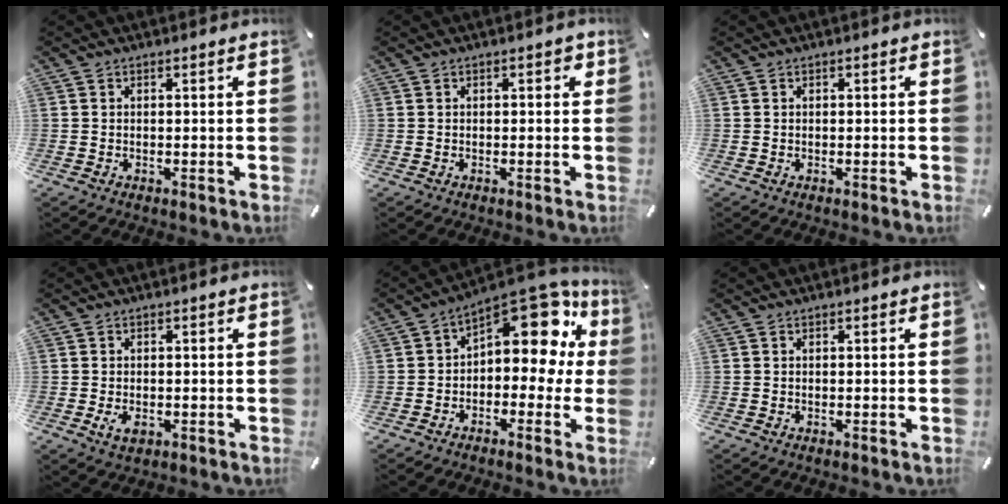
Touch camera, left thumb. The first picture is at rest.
{"total": 1.1, "force": [0.2, 0.8, 0.8], "torque": [-0.007, 0.004, -0.001]}
{"total": 0.0}
{"total": 2.5, "force": [-0.6, 1.6, 1.8], "torque": [-0.047, -0.003, -0.014]}
{"total": 15.5, "force": [7.9, 8.1, 10.6], "torque": [-0.140, -0.067, 0.134]}
{"total": 0.0}